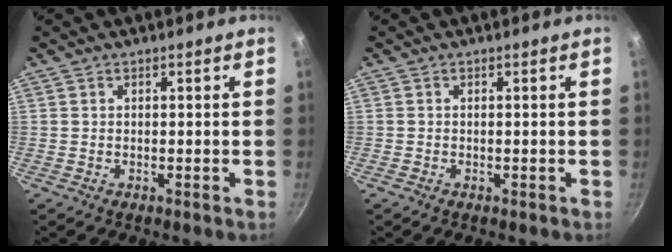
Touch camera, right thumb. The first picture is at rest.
{"total": 0.0}